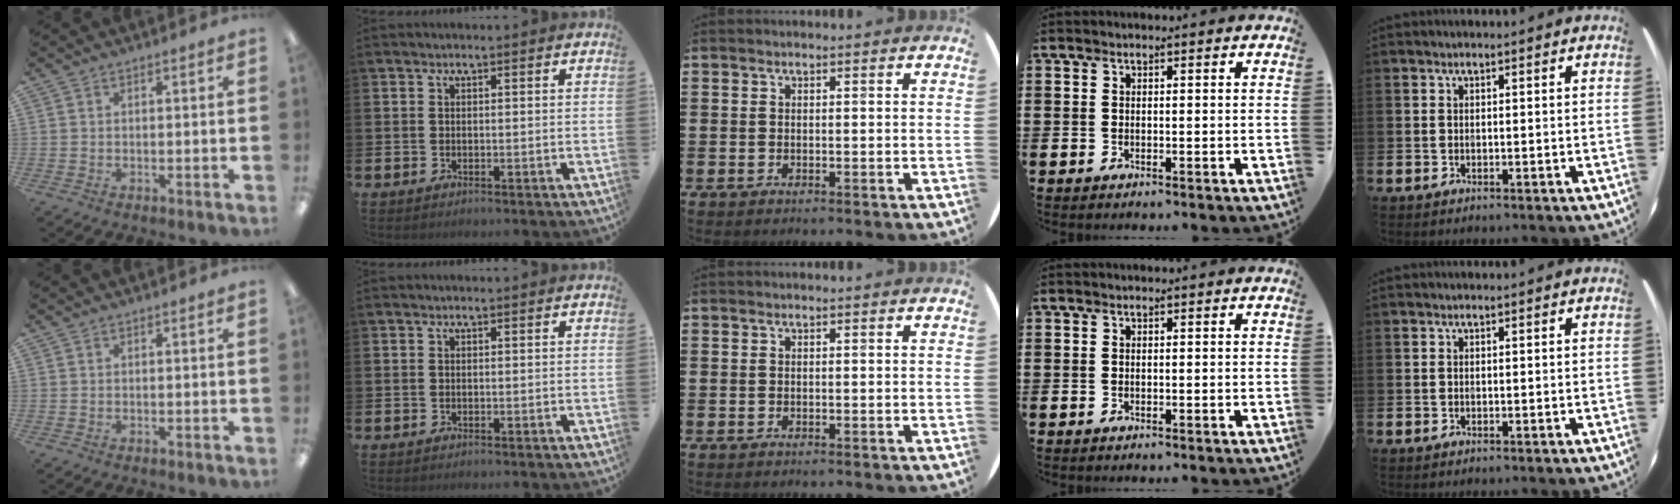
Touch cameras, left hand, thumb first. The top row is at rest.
{}